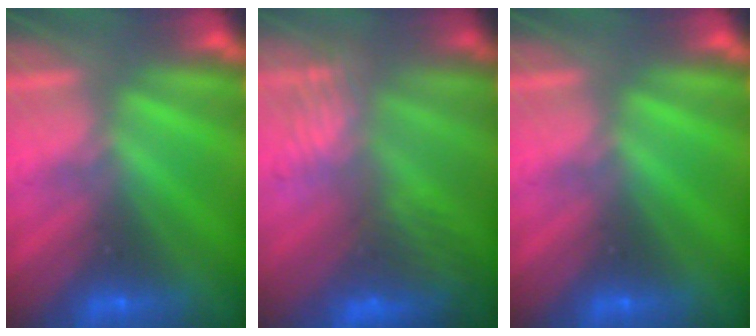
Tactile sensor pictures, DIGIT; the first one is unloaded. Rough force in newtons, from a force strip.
{"total": 9.1}
{"total": 0.0}